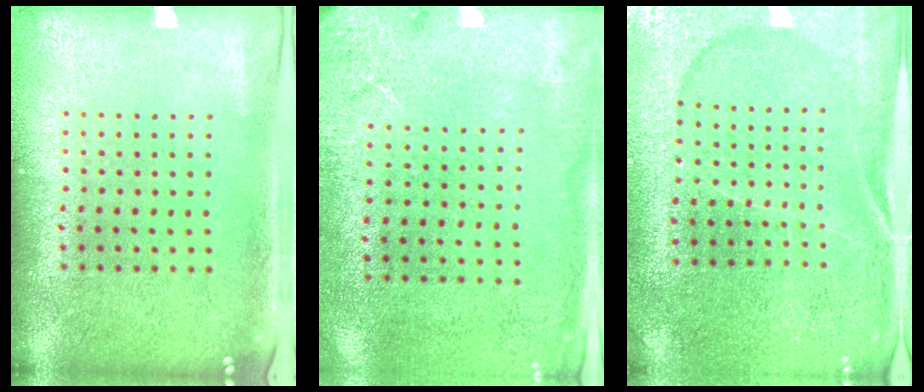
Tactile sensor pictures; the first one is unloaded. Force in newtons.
{"total": 2.7, "press": 2.2, "slide": 1.5}
{"total": 1.5, "press": 1.5, "slide": 0.2}